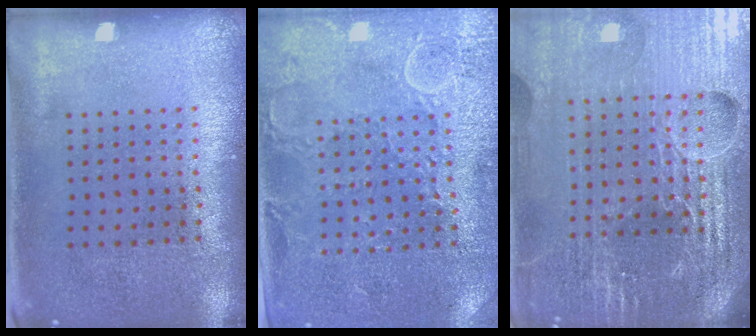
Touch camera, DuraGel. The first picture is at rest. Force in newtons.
{"total": 2.9, "press": 2.8, "slide": 0.4}
{"total": 6.3, "press": 5.5, "slide": 2.9}